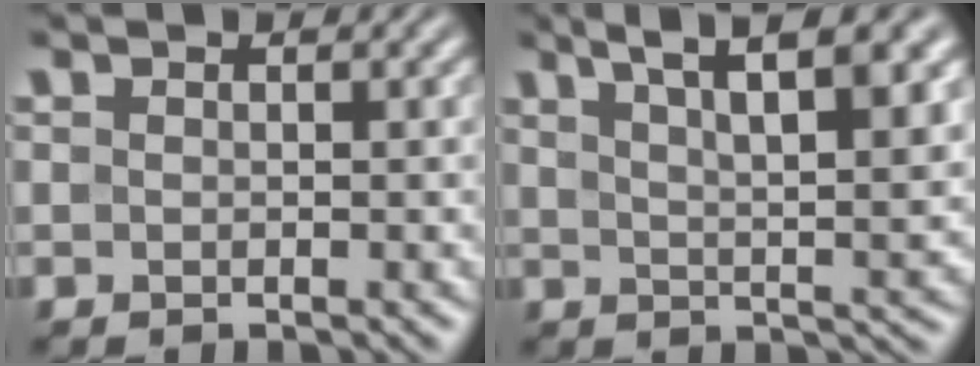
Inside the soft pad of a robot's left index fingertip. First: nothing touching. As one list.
[{"total": 8.0, "force": [4.7, 2.0, 6.3], "torque": [-0.077, 0.018, 0.068]}]